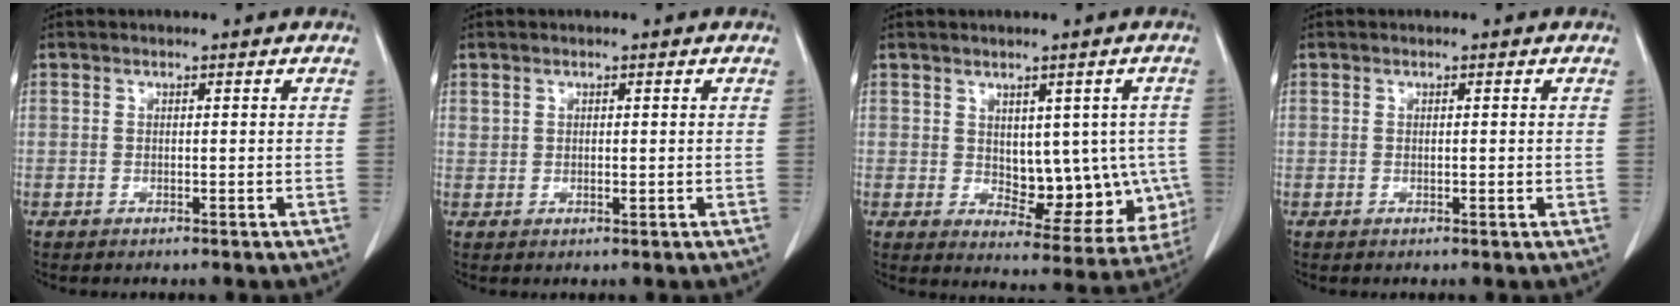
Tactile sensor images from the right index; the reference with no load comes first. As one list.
[{"total": 0.7, "force": [0.3, 0.5, 0.5], "torque": [-0.011, -0.001, 0.008]}, {"total": 11.2, "force": [-0.3, 6.5, 9.2], "torque": [-0.100, 0.005, 0.019]}, {"total": 0.5, "force": [0.0, 0.1, 0.5], "torque": [-0.011, -0.002, 0.000]}]